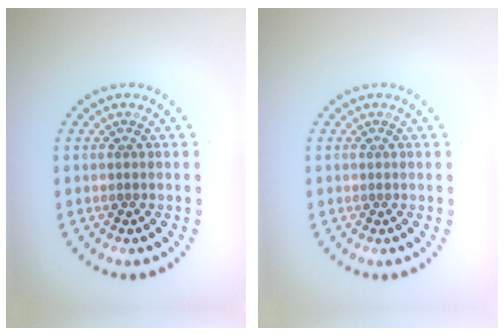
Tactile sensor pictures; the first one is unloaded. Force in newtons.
{"total": 0.0}